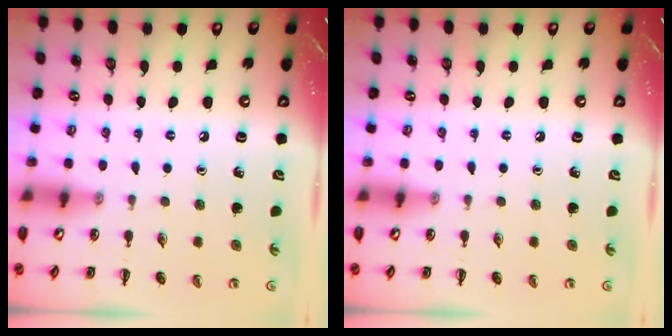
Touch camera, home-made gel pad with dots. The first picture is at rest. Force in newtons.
{"total": 0.0}